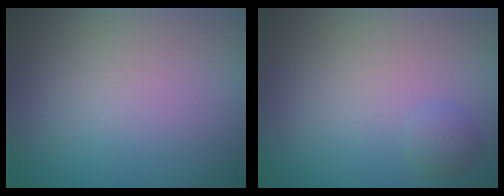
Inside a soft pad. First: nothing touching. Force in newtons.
{"total": 0.9, "press": 0.9, "slide": 0.0}